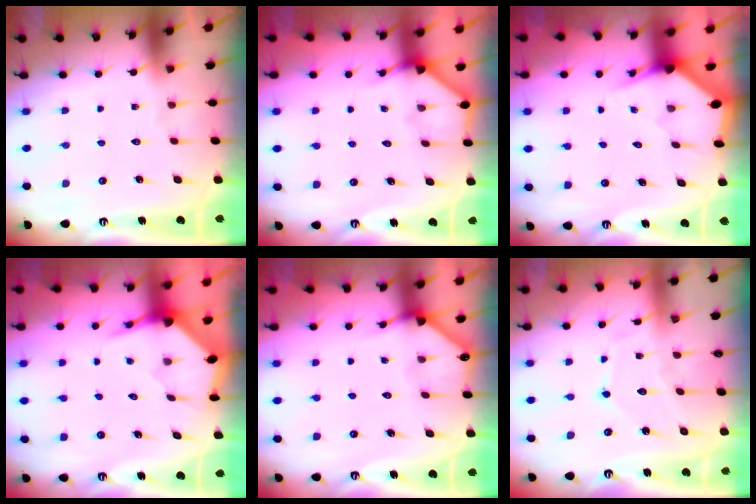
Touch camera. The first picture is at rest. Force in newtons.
{"total": 3.4, "press": 3.4, "slide": 0.4}
{"total": 2.9, "press": 2.9, "slide": 0.1}
{"total": 3.5, "press": 3.5, "slide": 0.4}
{"total": 2.4, "press": 2.4, "slide": 0.2}
{"total": 6.9, "press": 6.9, "slide": 0.3}